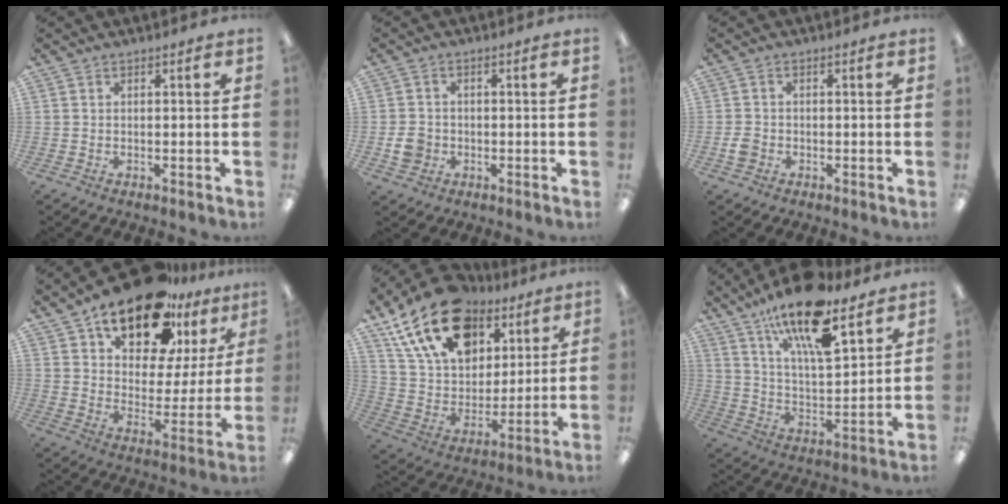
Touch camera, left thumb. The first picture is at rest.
{"total": 4.3, "force": [-1.0, 3.8, 1.8], "torque": [-0.019, 0.000, -0.020]}
{"total": 2.4, "force": [-0.8, 2.0, 1.2], "torque": [-0.019, 0.006, -0.016]}
{"total": 19.4, "force": [14.2, 8.6, 10.0], "torque": [-0.163, -0.086, 0.245]}
{"total": 21.7, "force": [12.7, 13.5, 11.2], "torque": [-0.200, -0.054, 0.234]}
{"total": 19.2, "force": [13.6, 5.9, 12.2], "torque": [-0.205, -0.077, 0.229]}